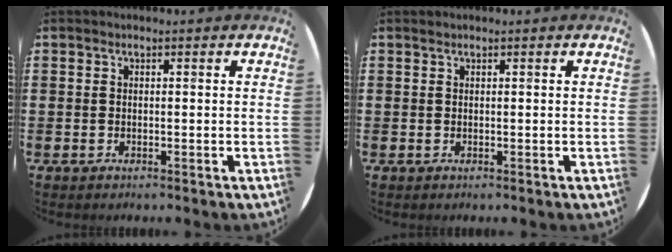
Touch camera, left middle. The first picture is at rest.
{"total": 0.0}